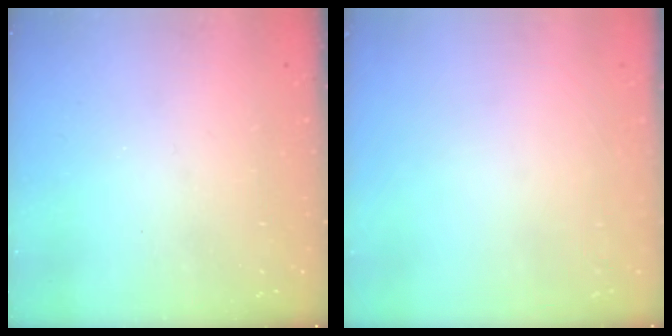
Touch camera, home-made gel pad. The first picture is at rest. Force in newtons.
{"total": 0.0}